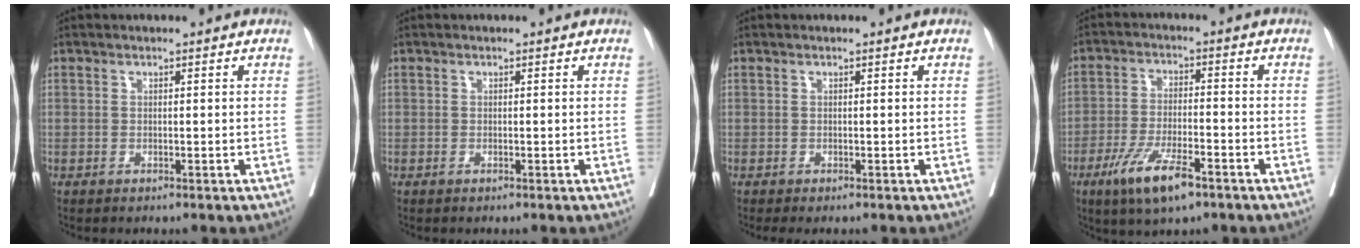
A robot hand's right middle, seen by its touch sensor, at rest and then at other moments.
{"total": 0.0}
{"total": 1.1, "force": [-1.0, 0.2, 0.5], "torque": [-0.004, -0.004, -0.015]}
{"total": 9.4, "force": [-5.6, 2.0, 7.3], "torque": [-0.141, -0.017, -0.096]}